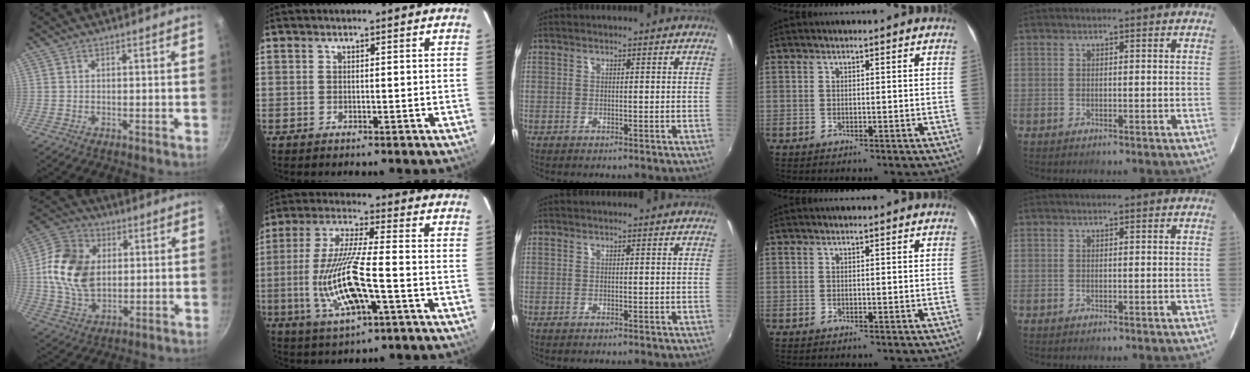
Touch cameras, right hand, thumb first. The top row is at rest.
{"thumb": {"total": 14.9, "force": [1.8, 10.6, 10.3], "torque": [-0.173, 0.001, 0.025]}, "index": {"total": 15.4, "force": [-4.3, 3.4, 14.4], "torque": [-0.298, -0.013, -0.076]}}